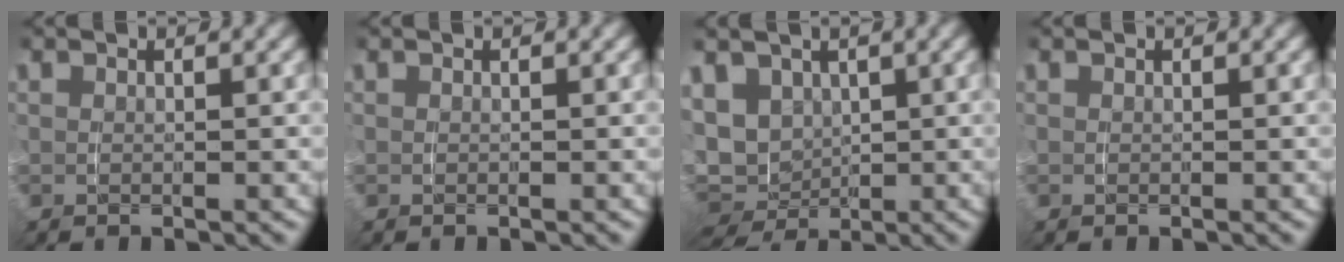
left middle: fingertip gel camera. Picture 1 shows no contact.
{"total": 0.0}
{"total": 9.2, "force": [-0.3, 8.5, 3.4], "torque": [-0.126, -0.047, 0.009]}
{"total": 0.0}